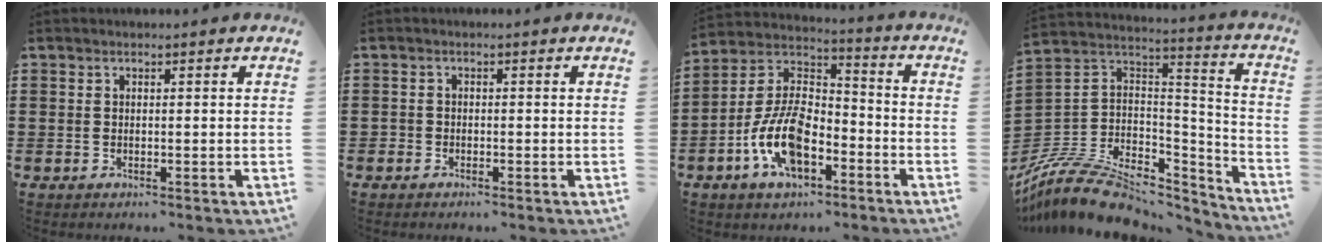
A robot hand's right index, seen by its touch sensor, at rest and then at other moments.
{"total": 0.9, "force": [-0.8, 0.5, 0.1], "torque": [-0.004, 0.000, -0.017]}
{"total": 11.3, "force": [-5.2, 5.9, 8.2], "torque": [-0.192, 0.002, -0.102]}
{"total": 11.1, "force": [-8.0, 5.3, 5.6], "torque": [-0.117, 0.018, -0.148]}